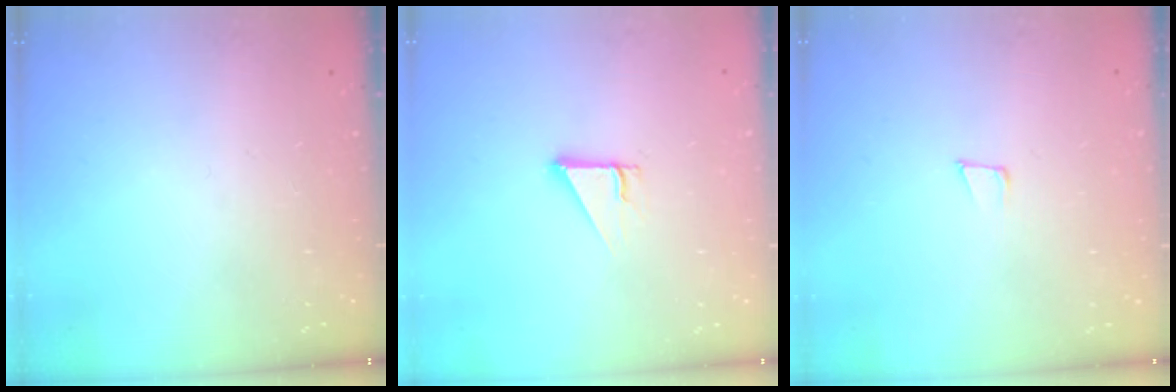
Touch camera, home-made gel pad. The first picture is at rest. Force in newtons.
{"total": 2.5, "press": 2.5, "slide": 0.2}
{"total": 4.9, "press": 4.7, "slide": 1.0}